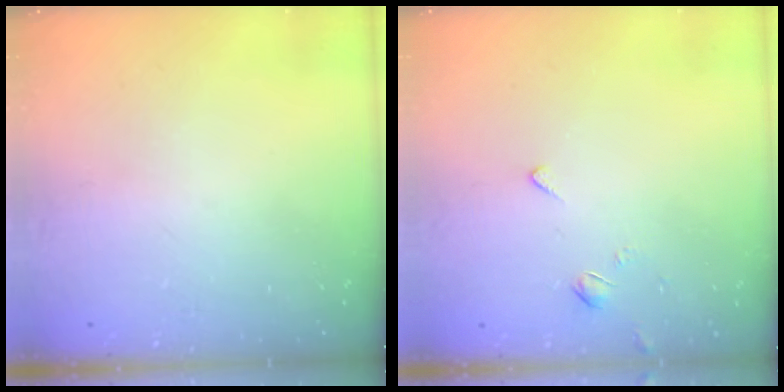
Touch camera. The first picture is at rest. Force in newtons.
{"total": 2.5, "press": 2.5, "slide": 0.5}